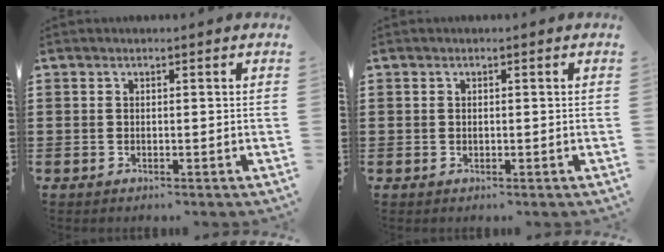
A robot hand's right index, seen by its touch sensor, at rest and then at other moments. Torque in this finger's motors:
{"motor_torque": [-0.24, 1.89, -0.01, 0.00]}